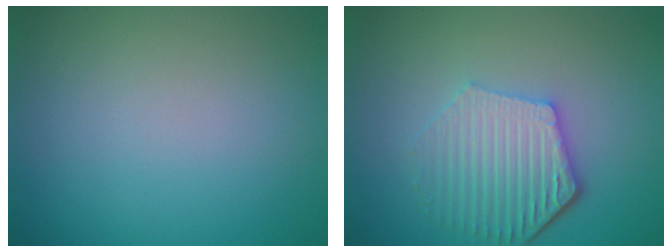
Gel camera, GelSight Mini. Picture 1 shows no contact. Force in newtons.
{"total": 5.4, "press": 4.2, "slide": 3.4}